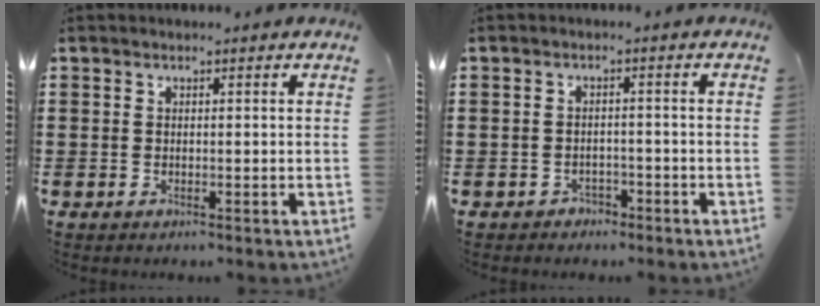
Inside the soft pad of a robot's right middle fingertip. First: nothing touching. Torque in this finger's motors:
{"motor_torque": [2.14, 0.00, -0.03, -0.01]}